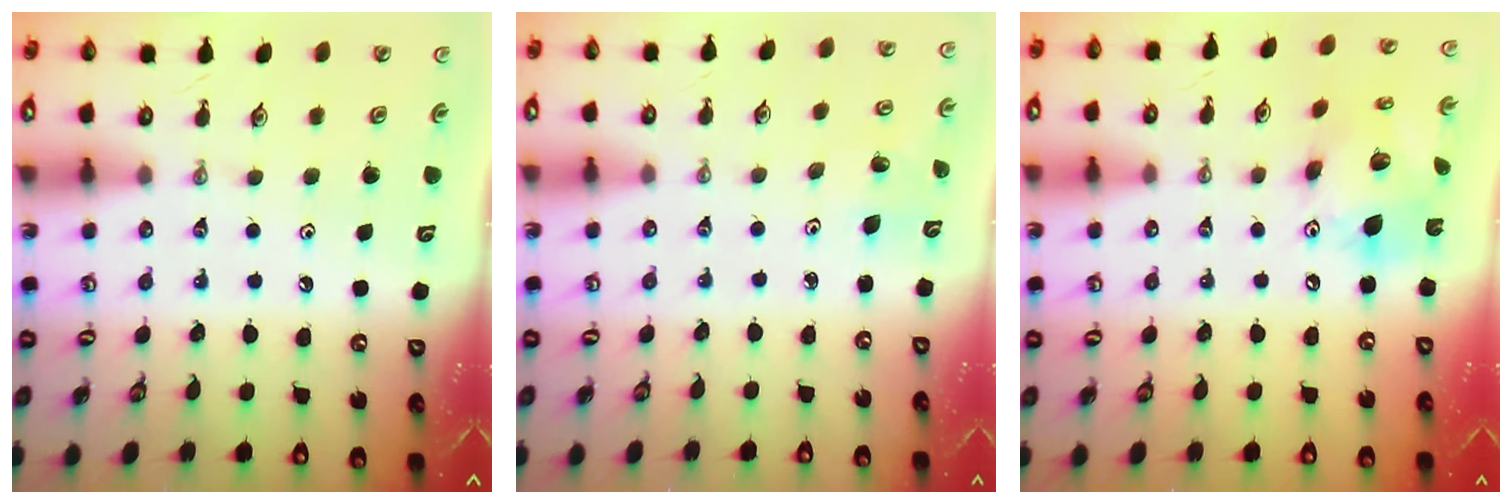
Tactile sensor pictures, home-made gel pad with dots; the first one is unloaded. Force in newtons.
{"total": 2.0, "press": 2.0, "slide": 0.1}
{"total": 15.3, "press": 15.2, "slide": 1.4}